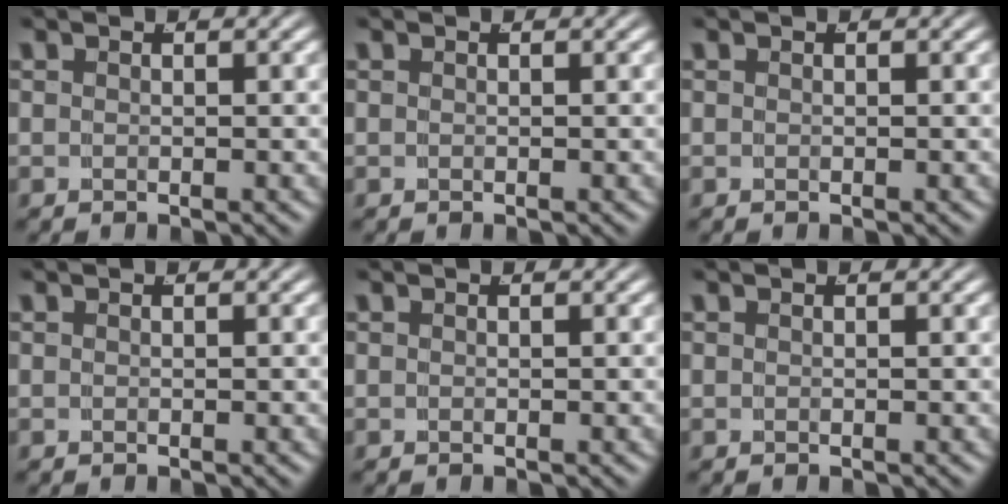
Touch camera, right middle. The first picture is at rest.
{"total": 0.0}
{"total": 0.0}
{"total": 0.0}
{"total": 0.0}
{"total": 0.0}